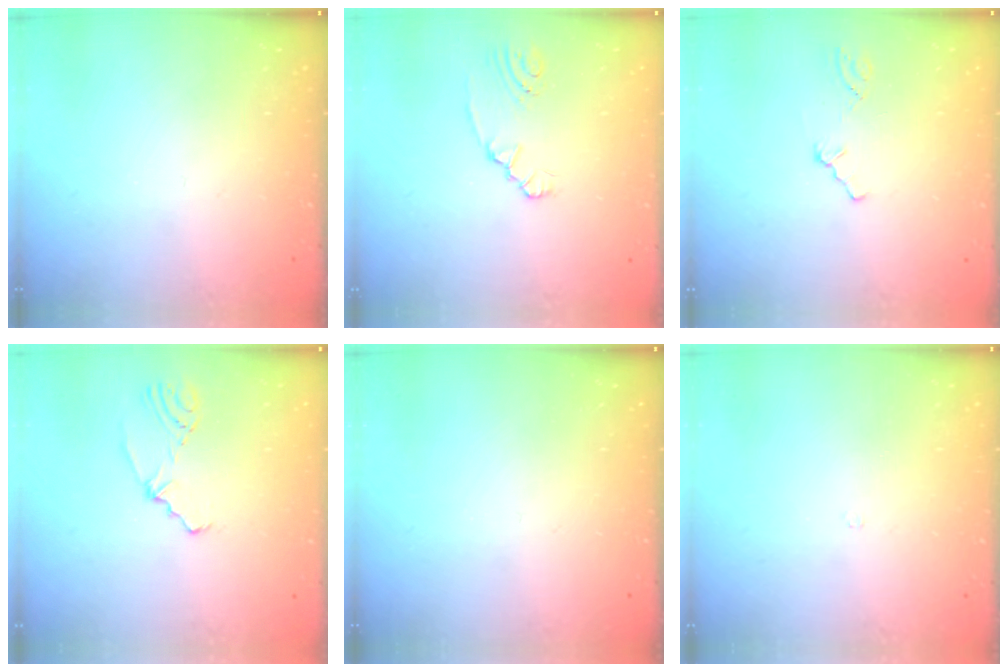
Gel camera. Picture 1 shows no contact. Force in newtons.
{"total": 1.7, "press": 1.7, "slide": 0.3}
{"total": 0.0}
{"total": 4.0, "press": 1.9, "slide": 3.5}
{"total": 0.0}
{"total": 1.8, "press": 1.7, "slide": 0.3}